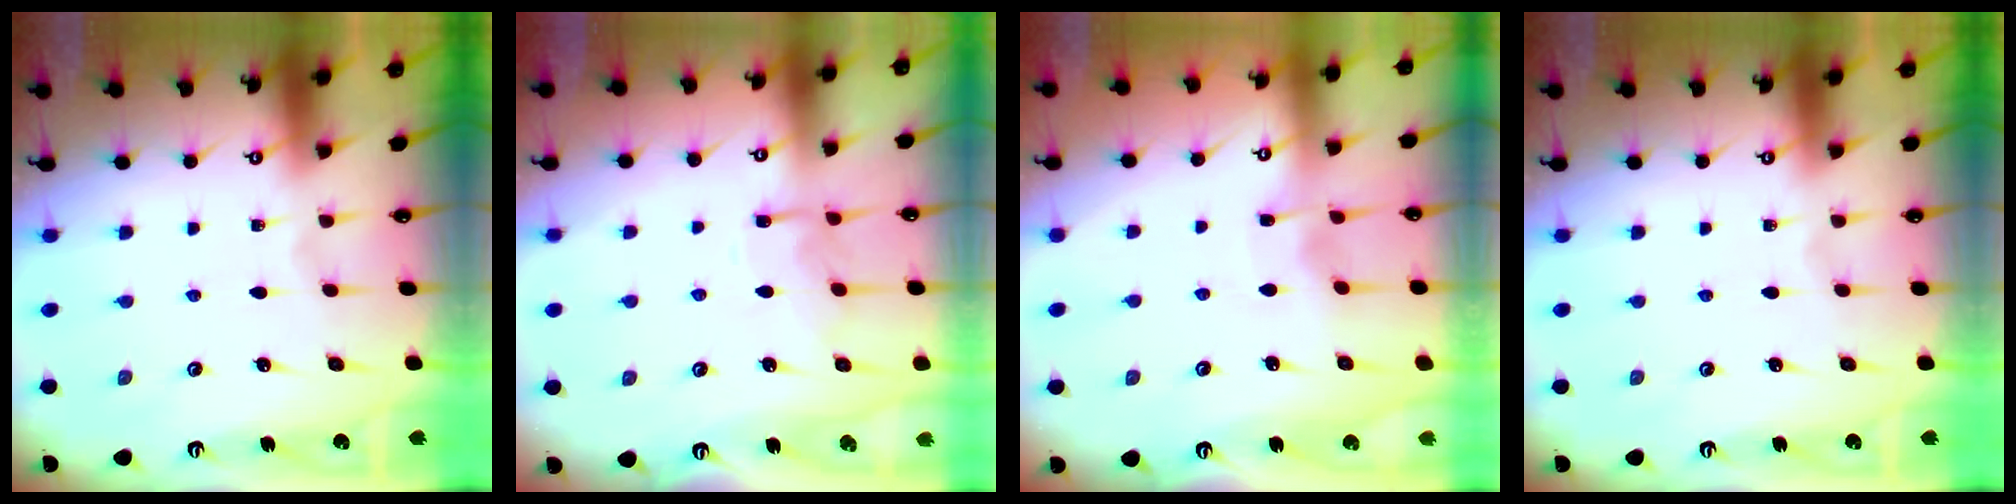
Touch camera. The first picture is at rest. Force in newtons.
{"total": 9.9, "press": 9.8, "slide": 0.8}
{"total": 2.9, "press": 2.9, "slide": 0.2}
{"total": 0.0}